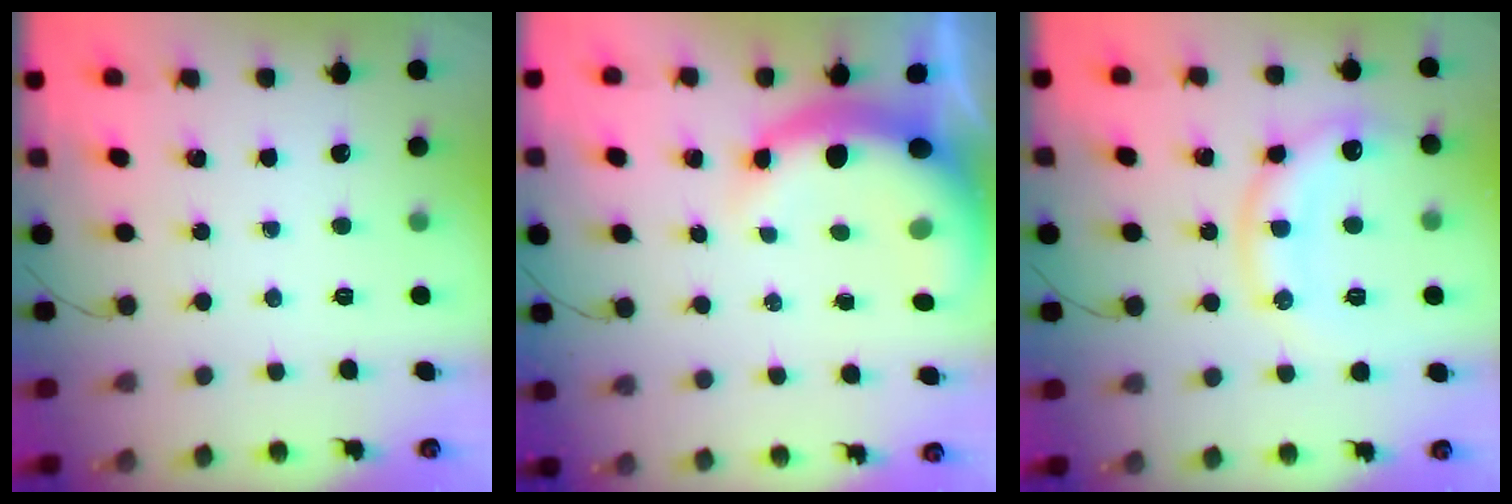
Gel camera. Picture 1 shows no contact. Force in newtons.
{"total": 8.4, "press": 8.2, "slide": 2.0}
{"total": 12.4, "press": 12.3, "slide": 1.4}